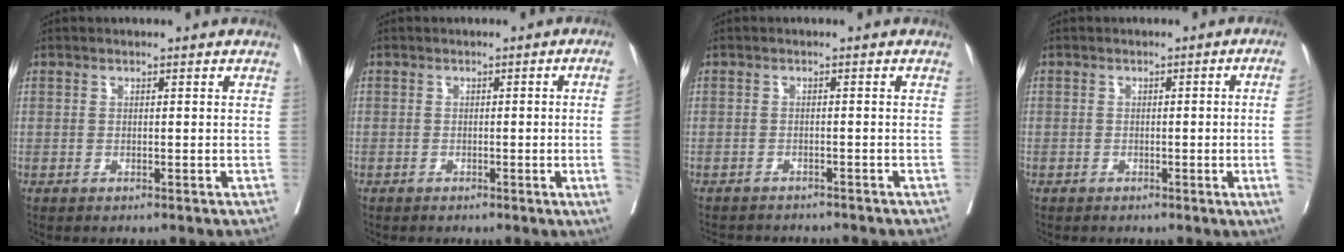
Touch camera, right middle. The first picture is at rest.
{"total": 4.2, "force": [-0.7, -1.7, 3.8], "torque": [-0.044, -0.008, -0.008]}
{"total": 7.0, "force": [-6.6, 1.7, 1.6], "torque": [-0.022, -0.004, -0.085]}
{"total": 5.2, "force": [-0.7, -1.6, 4.9], "torque": [-0.050, -0.009, -0.009]}